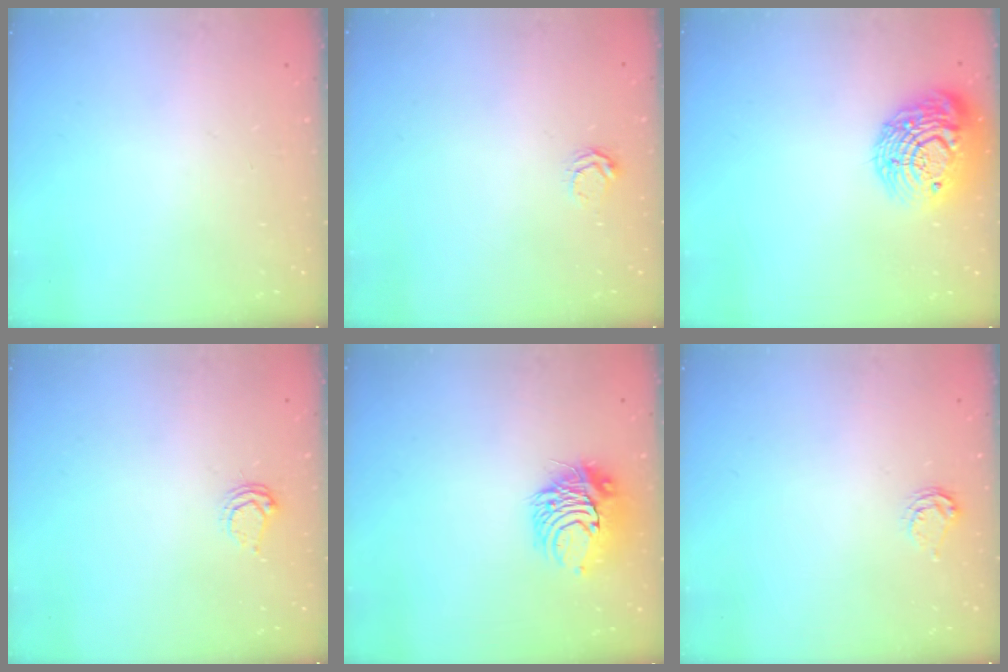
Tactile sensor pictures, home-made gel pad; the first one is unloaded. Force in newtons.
{"total": 3.9, "press": 3.8, "slide": 0.6}
{"total": 17.9, "press": 17.9, "slide": 1.1}
{"total": 3.7, "press": 3.7, "slide": 0.5}
{"total": 9.6, "press": 9.5, "slide": 1.0}
{"total": 5.0, "press": 5.0, "slide": 0.5}